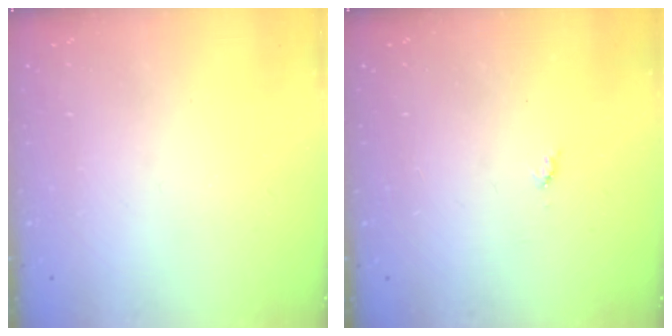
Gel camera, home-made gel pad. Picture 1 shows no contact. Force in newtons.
{"total": 3.9, "press": 3.9, "slide": 0.4}